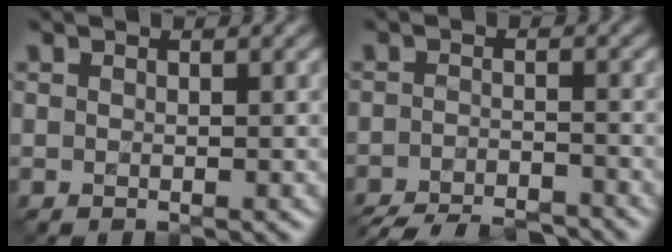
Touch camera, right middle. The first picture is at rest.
{"total": 7.6, "force": [-7.0, 1.4, 2.6], "torque": [-0.041, -0.021, -0.108]}